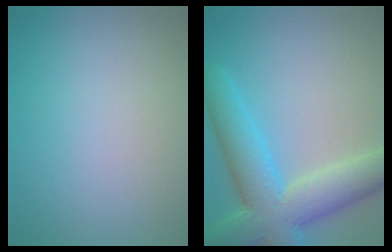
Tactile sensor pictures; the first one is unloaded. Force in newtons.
{"total": 9.2, "press": 9.2, "slide": 0.4}